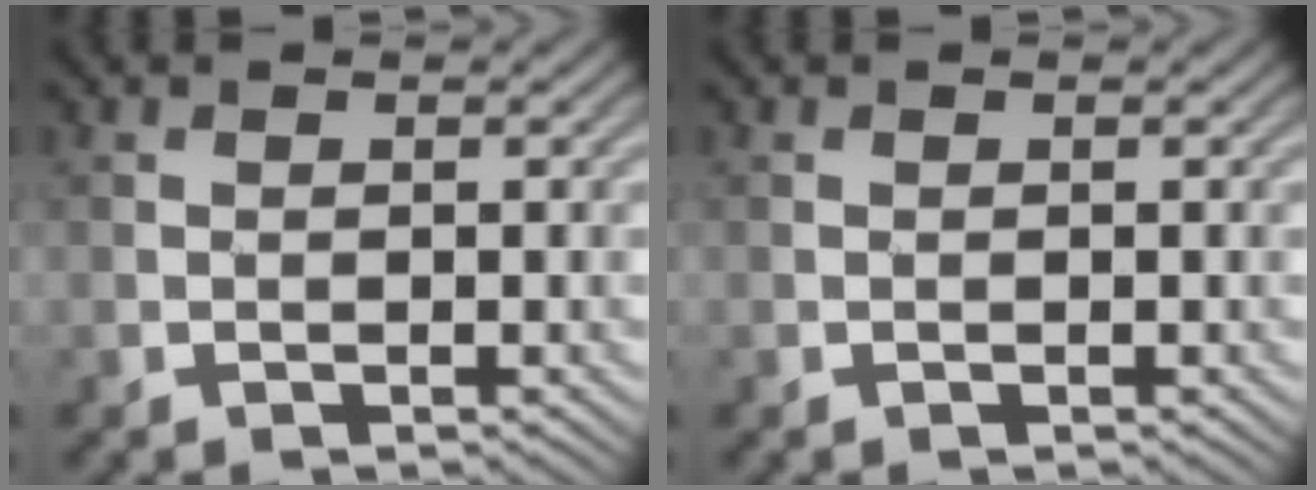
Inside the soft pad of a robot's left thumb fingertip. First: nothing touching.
{"total": 0.0}